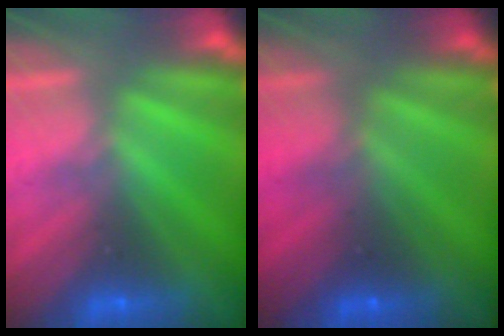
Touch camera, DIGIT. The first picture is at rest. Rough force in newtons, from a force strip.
{"total": 1.8}